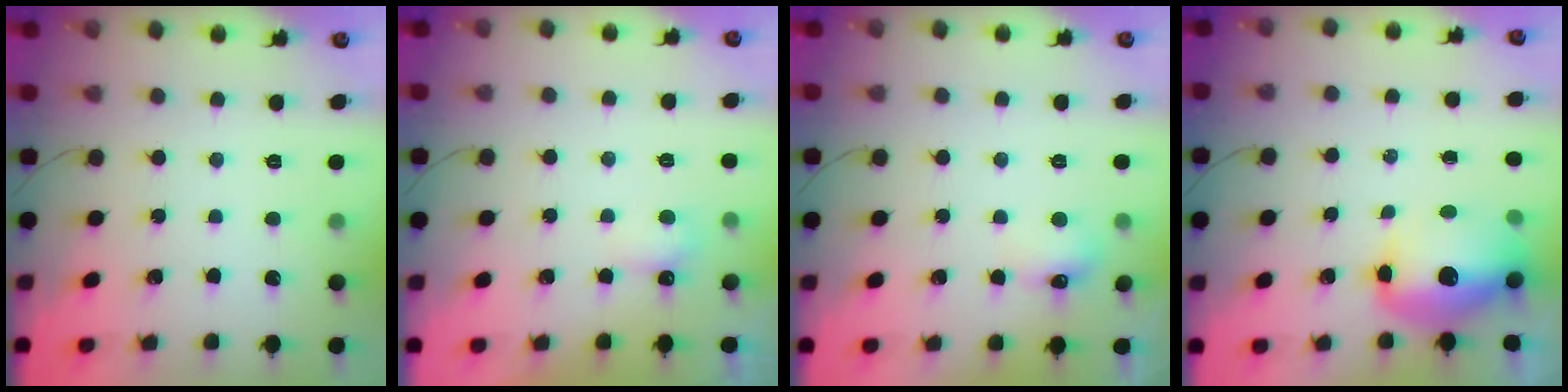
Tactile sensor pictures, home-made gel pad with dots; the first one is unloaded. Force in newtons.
{"total": 3.0, "press": 3.0, "slide": 0.7}
{"total": 5.8, "press": 5.7, "slide": 1.3}
{"total": 12.9, "press": 12.5, "slide": 3.3}